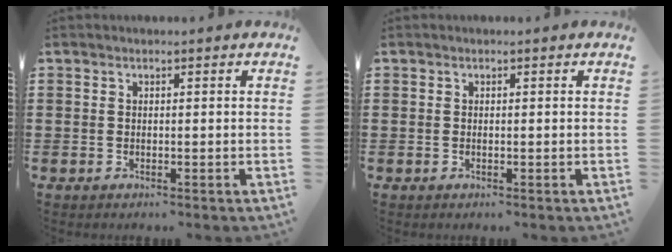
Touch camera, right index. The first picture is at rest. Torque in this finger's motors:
{"motor_torque": [-0.38, 0.34, 0.02, 0.00]}